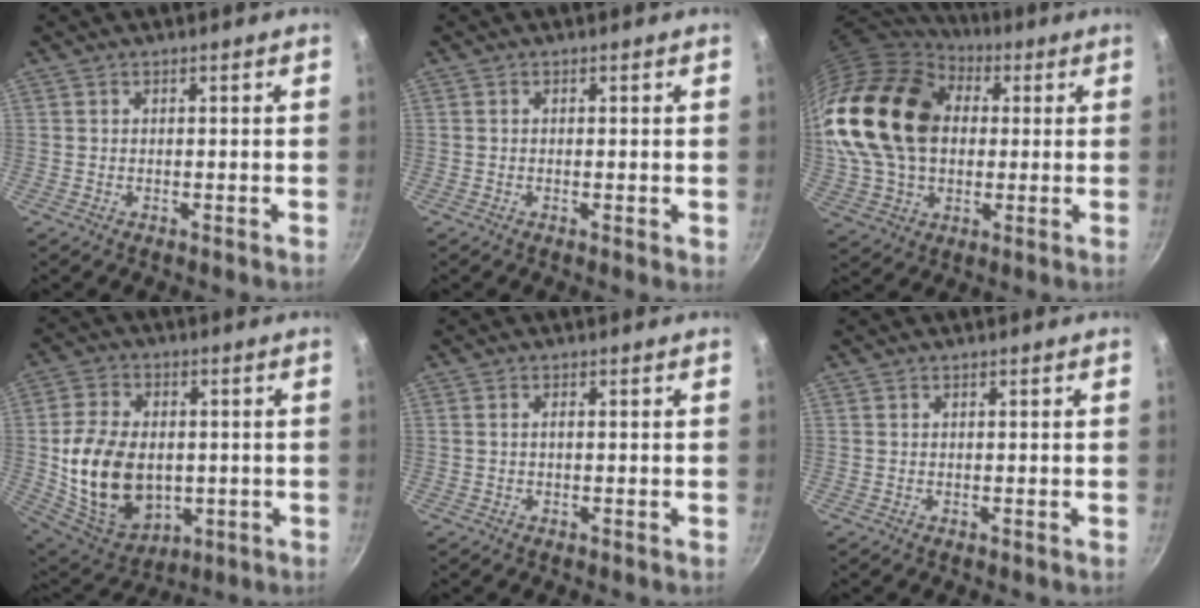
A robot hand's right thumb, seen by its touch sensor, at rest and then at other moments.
{"total": 1.0, "force": [-0.1, 0.3, 1.0], "torque": [-0.013, -0.001, -0.004]}
{"total": 27.9, "force": [4.8, 19.6, 19.3], "torque": [-0.382, 0.030, 0.085]}
{"total": 18.4, "force": [-1.2, 12.8, 13.1], "torque": [-0.228, -0.003, -0.002]}
{"total": 0.8, "force": [0.0, 0.3, 0.7], "torque": [-0.015, 0.004, -0.001]}
{"total": 0.0}